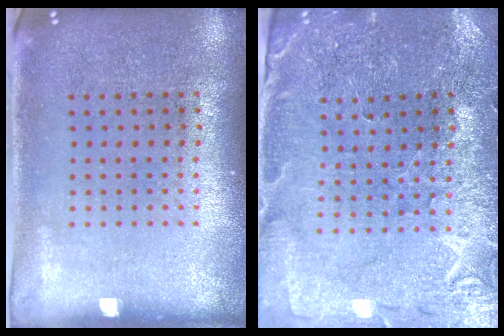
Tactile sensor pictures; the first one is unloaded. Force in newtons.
{"total": 1.0, "press": 1.0, "slide": 0.2}